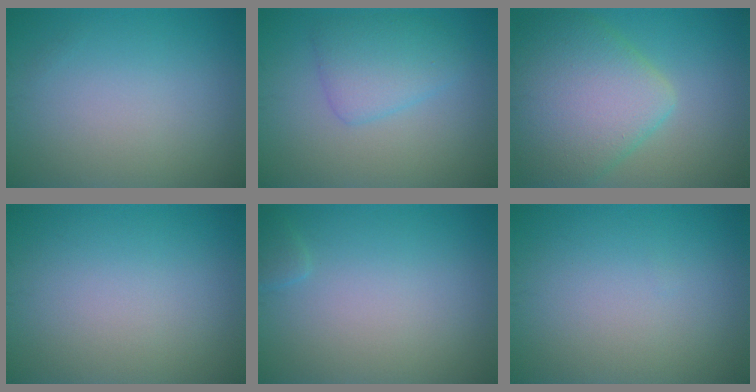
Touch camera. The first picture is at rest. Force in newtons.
{"total": 3.3, "press": 3.3, "slide": 0.1}
{"total": 8.3, "press": 8.3, "slide": 0.3}
{"total": 0.0}
{"total": 0.7, "press": 0.7, "slide": 0.1}
{"total": 0.0}